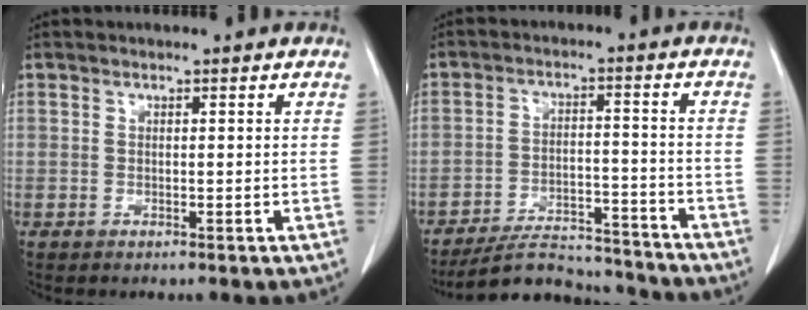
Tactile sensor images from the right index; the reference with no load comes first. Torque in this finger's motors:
{"motor_torque": [-0.71, -0.64, -0.38, -0.11]}